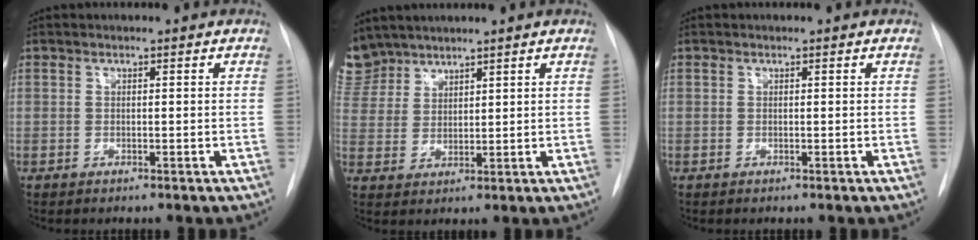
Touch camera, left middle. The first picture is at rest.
{"total": 7.7, "force": [6.8, 3.5, 0.5], "torque": [-0.017, 0.007, 0.148]}
{"total": 0.0}